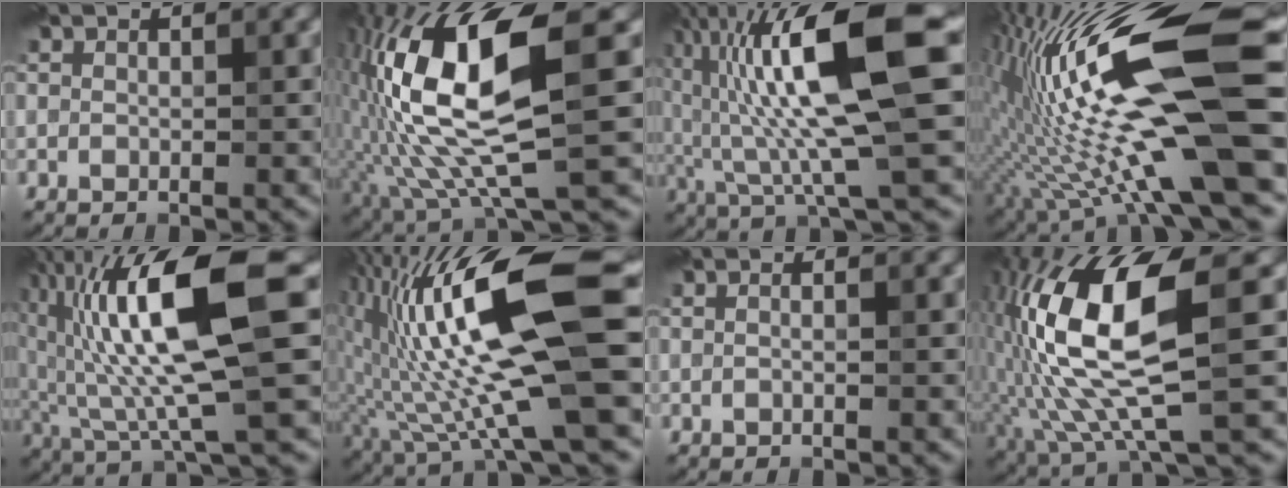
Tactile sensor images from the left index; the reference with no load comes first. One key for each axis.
{"total": 13.9, "fx": 1.2, "fy": 4.4, "fz": 13.1, "tx": -0.264, "ty": 0.001, "tz": 0.021}
{"total": 13.6, "fx": 2.2, "fy": 2.9, "fz": 13.1, "tx": -0.228, "ty": 0.010, "tz": 0.039}
{"total": 17.4, "fx": -1.4, "fy": 4.2, "fz": 16.9, "tx": -0.310, "ty": 0.019, "tz": -0.024}
{"total": 13.6, "fx": 2.1, "fy": 3.3, "fz": 13.0, "tx": -0.239, "ty": 0.003, "tz": 0.042}
{"total": 16.4, "fx": 1.0, "fy": 3.9, "fz": 15.9, "tx": -0.295, "ty": 0.009, "tz": 0.019}
{"total": 0.7, "fx": 0.2, "fy": 0.4, "fz": 0.6, "tx": 0.001, "ty": -0.014, "tz": -0.012}
{"total": 12.2, "fx": 0.9, "fy": 3.9, "fz": 11.5, "tx": -0.234, "ty": 0.000, "tz": 0.018}